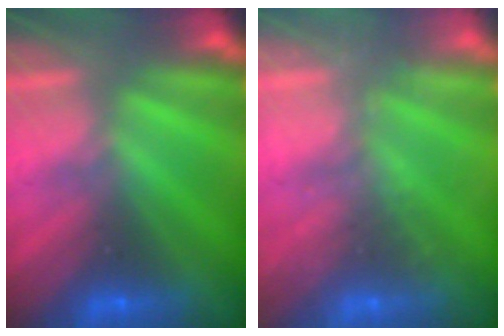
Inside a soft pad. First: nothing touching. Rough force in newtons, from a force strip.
{"total": 1.7}